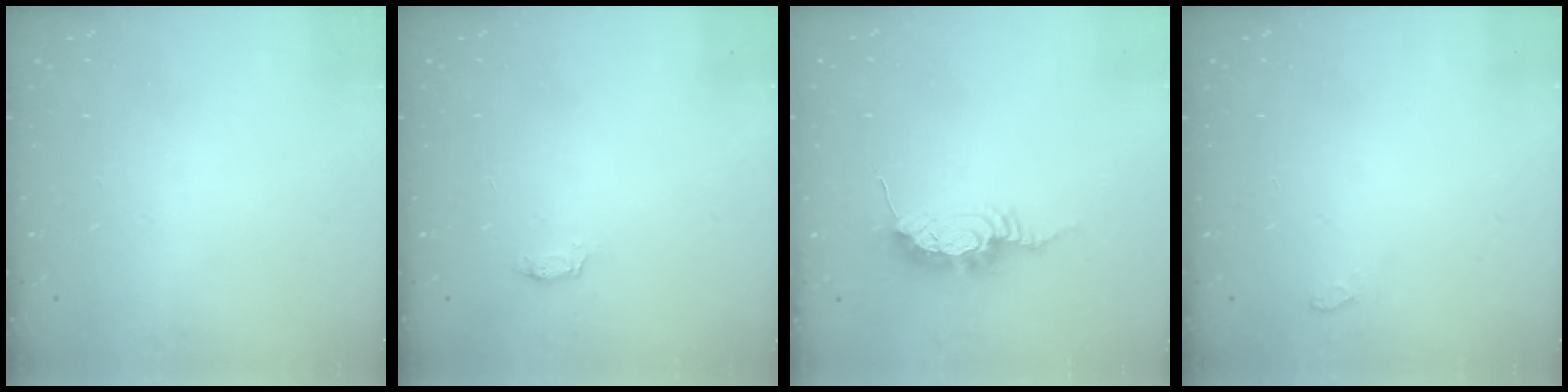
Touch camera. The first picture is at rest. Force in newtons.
{"total": 3.6, "press": 3.6, "slide": 0.5}
{"total": 10.6, "press": 10.5, "slide": 0.9}
{"total": 6.5, "press": 3.5, "slide": 5.5}